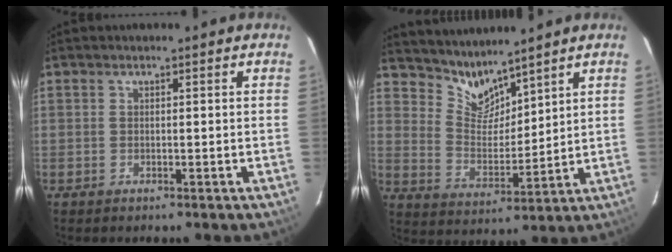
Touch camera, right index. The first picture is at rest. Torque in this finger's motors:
{"motor_torque": [-0.17, 0.04, -0.04, 0.00]}